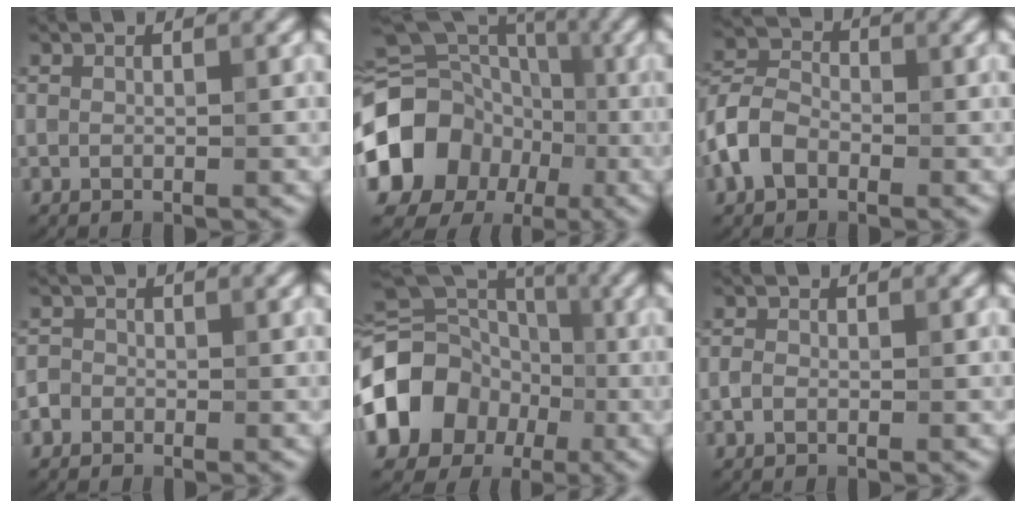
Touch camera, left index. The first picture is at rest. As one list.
[{"total": 16.9, "force": [-4.3, 15.0, 6.6], "torque": [-0.147, -0.007, -0.105]}, {"total": 3.9, "force": [-1.9, 2.6, 2.2], "torque": [-0.048, 0.014, -0.050]}, {"total": 1.6, "force": [-0.8, 1.3, 0.2], "torque": [0.013, 0.014, -0.022]}, {"total": 11.3, "force": [-3.2, 9.5, 5.3], "torque": [-0.106, 0.007, -0.072]}, {"total": 0.8, "force": [-0.3, 0.6, 0.5], "torque": [-0.010, 0.006, -0.010]}]